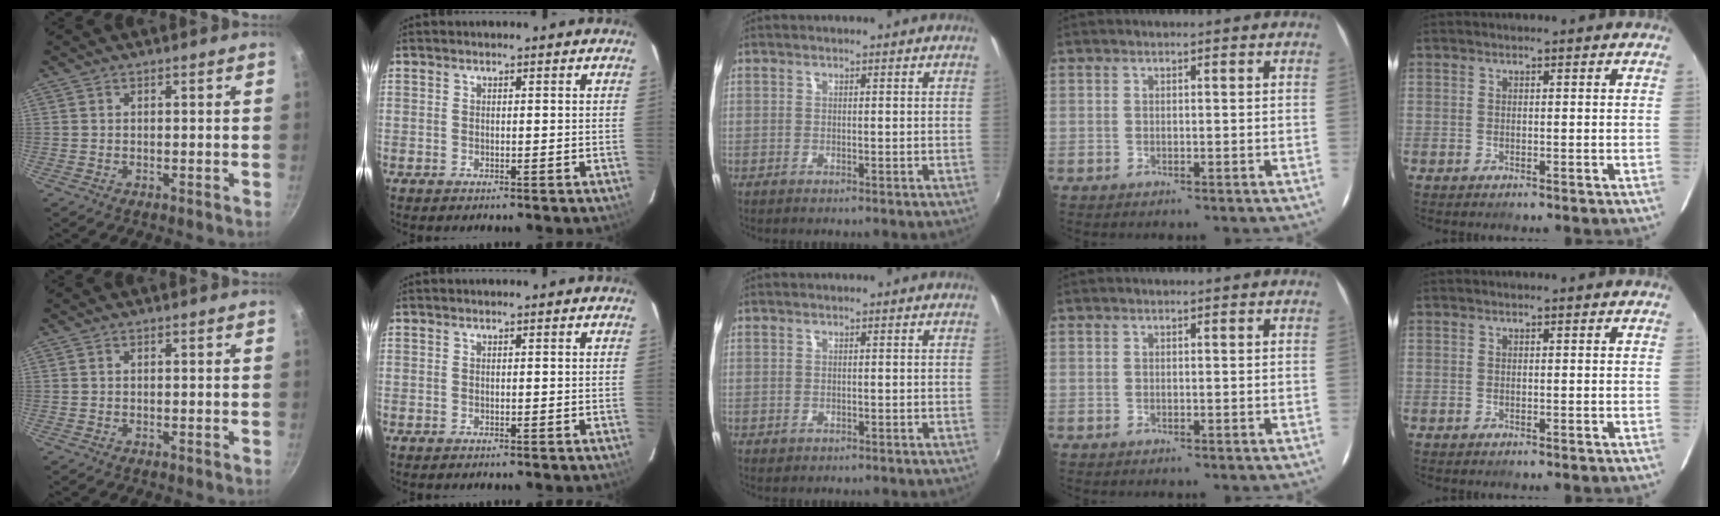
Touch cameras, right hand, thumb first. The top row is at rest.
{"middle": {"total": 0.5, "force": [-0.2, 0.5, 0.1], "torque": [0.000, -0.003, -0.003]}}